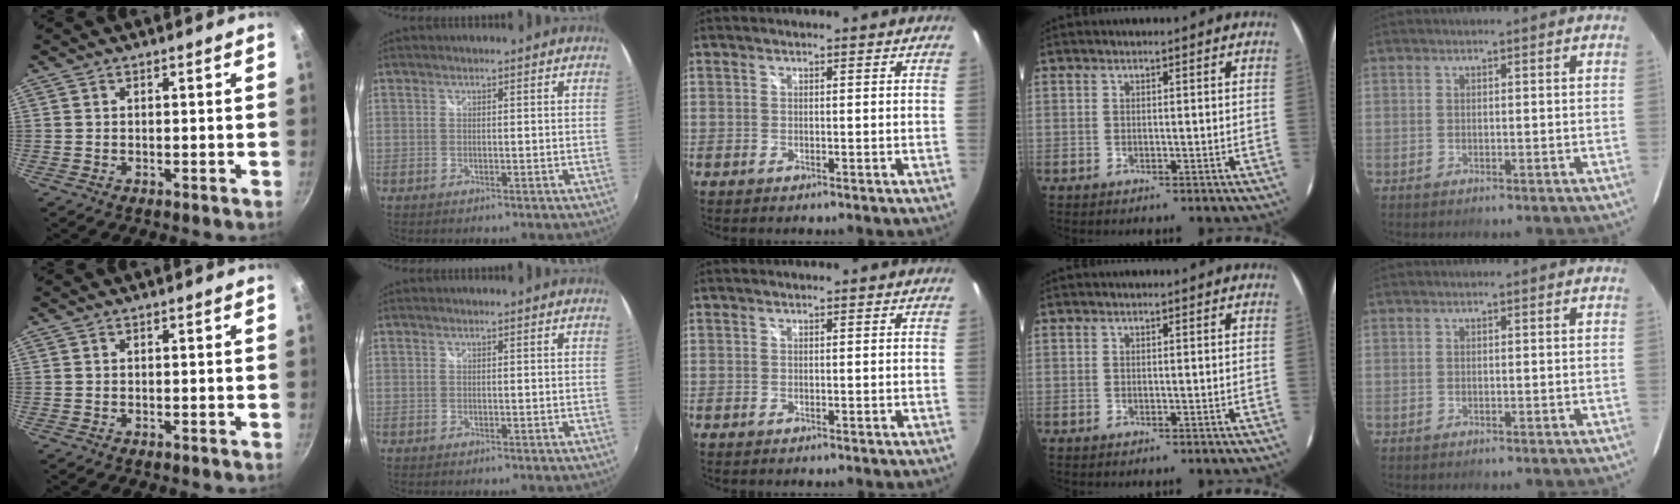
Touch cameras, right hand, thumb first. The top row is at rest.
{}